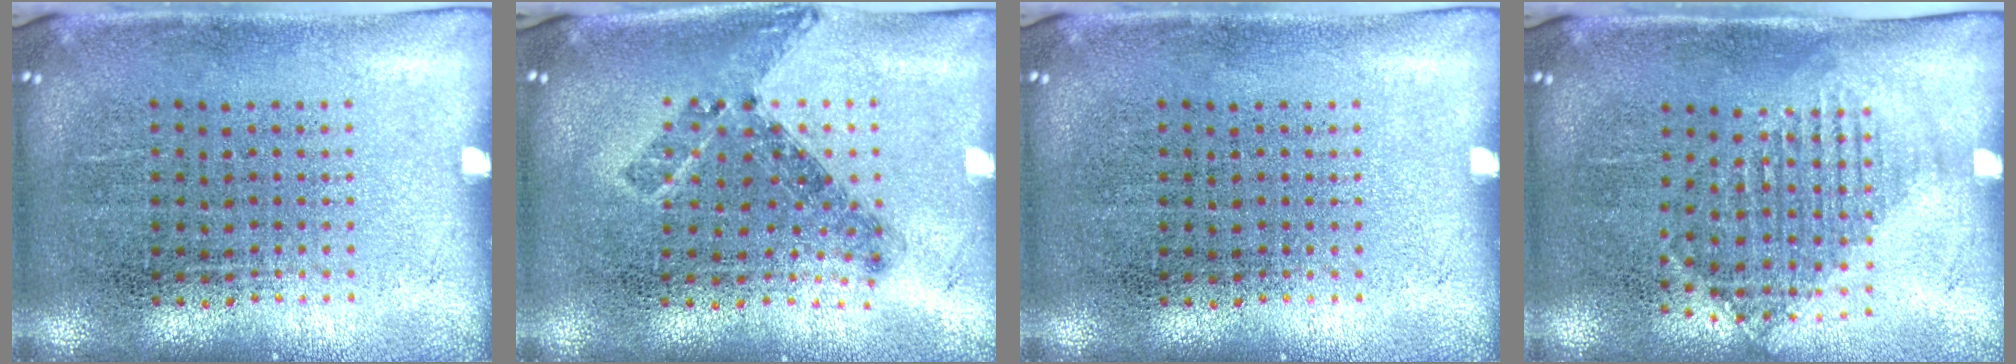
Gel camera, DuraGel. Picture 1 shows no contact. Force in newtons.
{"total": 0.8, "press": 0.8, "slide": 0.3}
{"total": 0.0}
{"total": 1.2, "press": 1.1, "slide": 0.5}